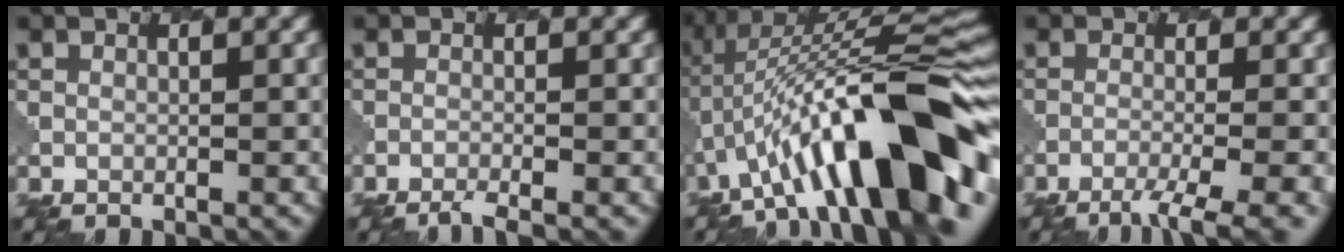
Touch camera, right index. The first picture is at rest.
{"total": 1.7, "force": [-1.4, 0.3, 1.0], "torque": [-0.014, -0.001, -0.033]}
{"total": 14.6, "force": [-4.3, 4.6, 13.2], "torque": [-0.177, 0.040, -0.069]}
{"total": 4.3, "force": [-2.5, 0.9, 3.4], "torque": [-0.052, -0.004, -0.046]}